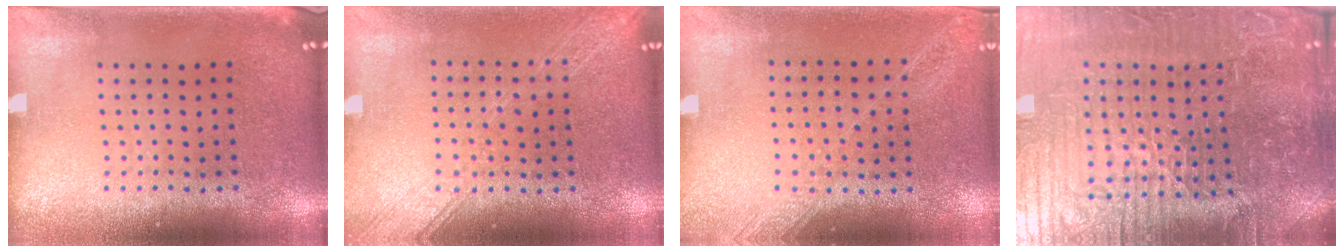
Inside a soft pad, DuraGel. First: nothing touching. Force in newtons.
{"total": 1.7, "press": 1.7, "slide": 0.2}
{"total": 1.3, "press": 1.2, "slide": 0.3}
{"total": 6.7, "press": 6.2, "slide": 2.6}